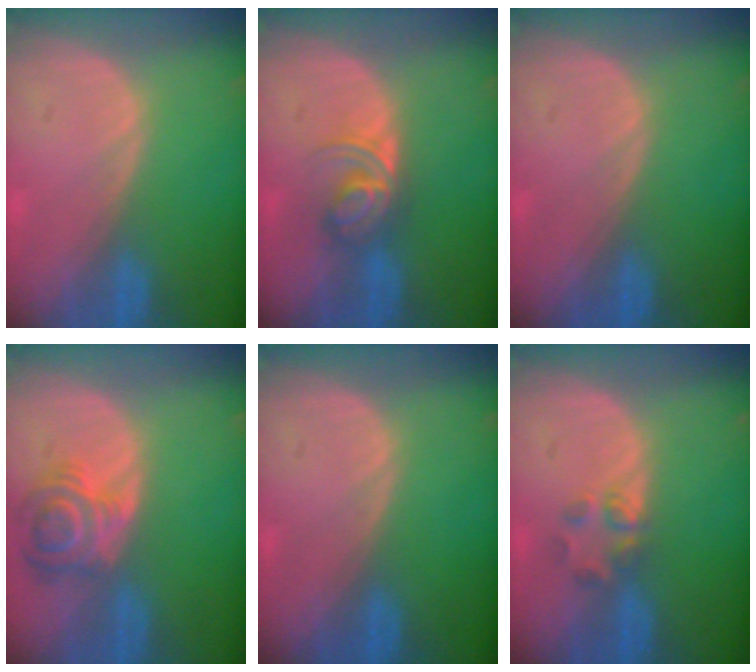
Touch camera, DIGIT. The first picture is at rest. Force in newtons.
{"total": 5.6, "press": 4.9, "slide": 2.8}
{"total": 0.0}
{"total": 6.1, "press": 6.1, "slide": 0.3}
{"total": 0.0}
{"total": 2.7, "press": 2.6, "slide": 0.9}